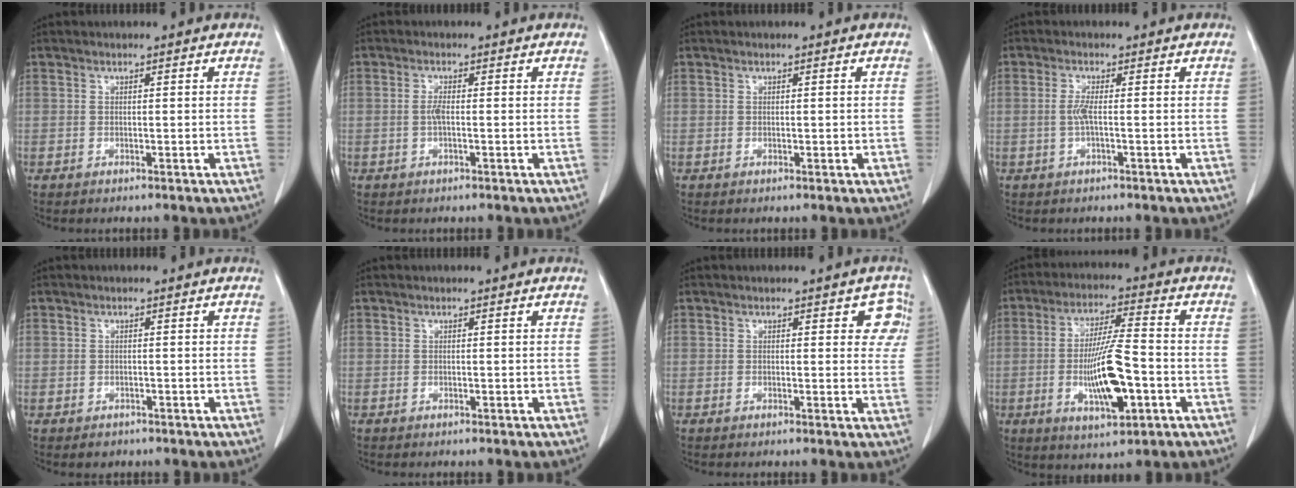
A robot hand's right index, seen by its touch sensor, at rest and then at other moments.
{"total": 1.6, "force": [-0.2, 0.3, 1.5], "torque": [-0.034, 0.001, -0.005]}
{"total": 0.6, "force": [0.0, 0.3, 0.4], "torque": [-0.007, 0.000, 0.003]}
{"total": 2.0, "force": [-0.3, 0.1, 2.0], "torque": [-0.046, -0.001, -0.007]}
{"total": 1.5, "force": [-0.8, 1.3, 0.1], "torque": [-0.004, 0.003, -0.008]}
{"total": 0.0}
{"total": 3.9, "force": [1.6, 2.1, 2.9], "torque": [-0.008, 0.003, 0.009]}
{"total": 11.6, "force": [-2.9, 2.0, 11.0], "torque": [-0.206, -0.007, -0.046]}